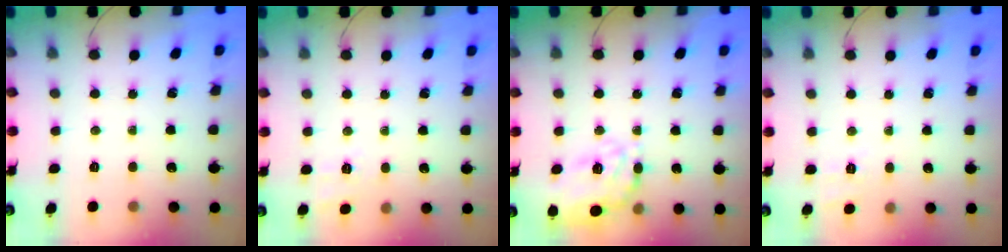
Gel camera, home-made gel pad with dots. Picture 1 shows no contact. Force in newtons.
{"total": 2.4, "press": 1.3, "slide": 2.1}
{"total": 15.0, "press": 14.8, "slide": 2.6}
{"total": 2.1, "press": 0.8, "slide": 2.0}